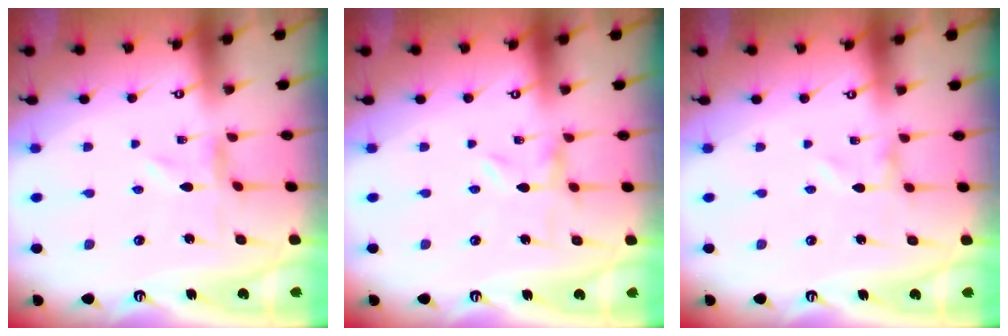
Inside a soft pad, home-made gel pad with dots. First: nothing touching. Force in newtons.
{"total": 0.0}
{"total": 0.0}